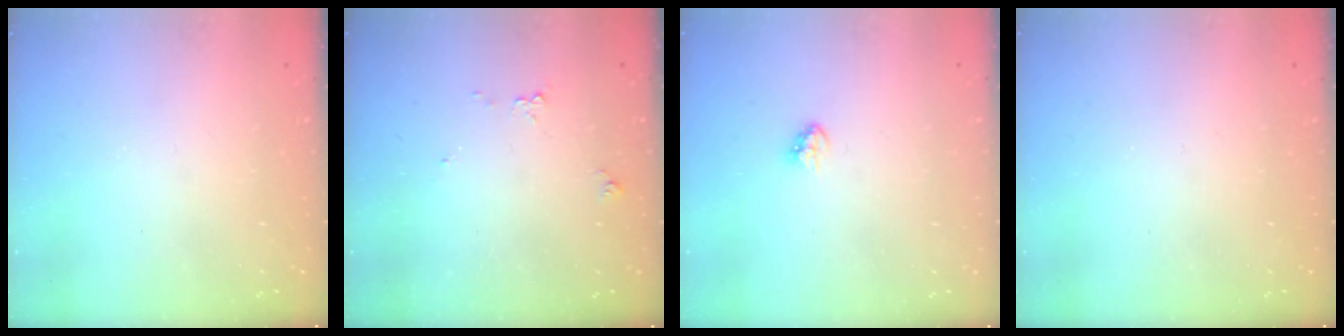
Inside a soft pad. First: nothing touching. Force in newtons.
{"total": 5.5, "press": 5.5, "slide": 0.7}
{"total": 3.4, "press": 3.4, "slide": 0.5}
{"total": 0.0}